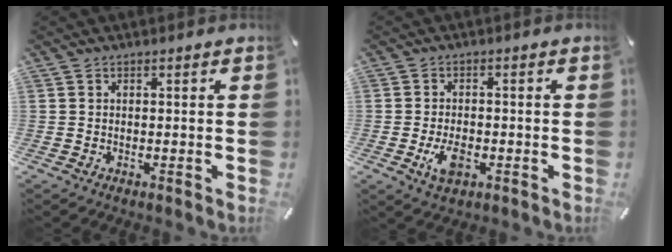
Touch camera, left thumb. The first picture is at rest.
{"total": 5.3, "force": [-1.8, 3.0, 3.9], "torque": [-0.076, 0.000, -0.034]}